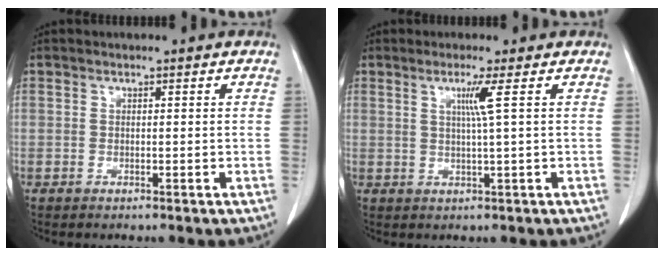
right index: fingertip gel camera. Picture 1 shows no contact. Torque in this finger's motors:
{"motor_torque": [0.41, 0.12, 0.05, 0.06]}